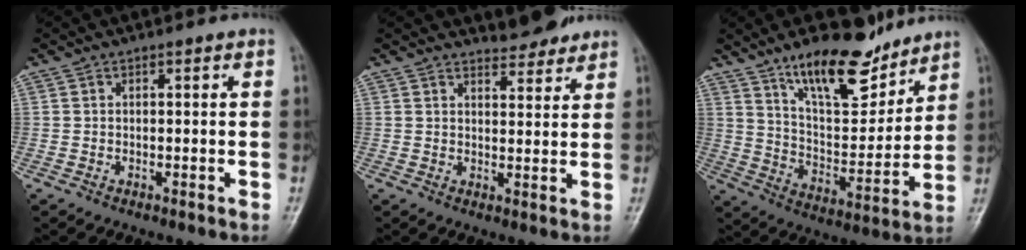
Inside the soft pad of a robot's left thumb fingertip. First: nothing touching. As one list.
[{"total": 4.3, "force": [4.0, 1.3, 0.6], "torque": [0.006, -0.034, 0.058]}, {"total": 16.7, "force": [12.0, 6.3, 9.7], "torque": [-0.115, -0.081, 0.209]}]